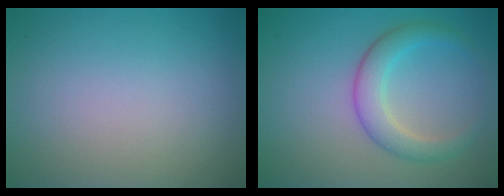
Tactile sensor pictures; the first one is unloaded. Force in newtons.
{"total": 3.5, "press": 3.5, "slide": 0.1}